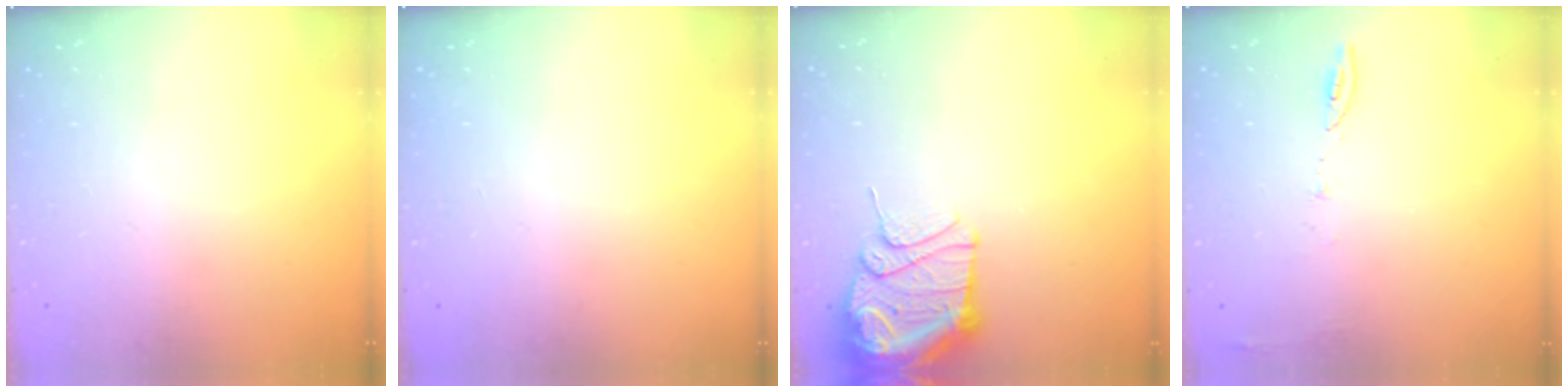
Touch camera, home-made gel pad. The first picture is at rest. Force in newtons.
{"total": 0.0}
{"total": 13.1, "press": 13.1, "slide": 1.5}
{"total": 5.8, "press": 5.7, "slide": 0.9}